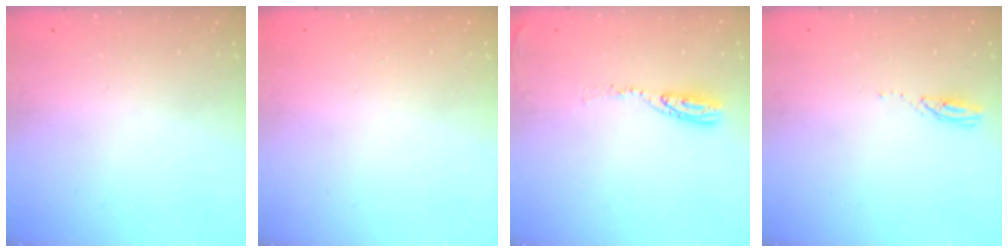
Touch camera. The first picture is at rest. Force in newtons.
{"total": 0.0}
{"total": 6.8, "press": 6.8, "slide": 0.6}
{"total": 3.0, "press": 3.0, "slide": 0.1}